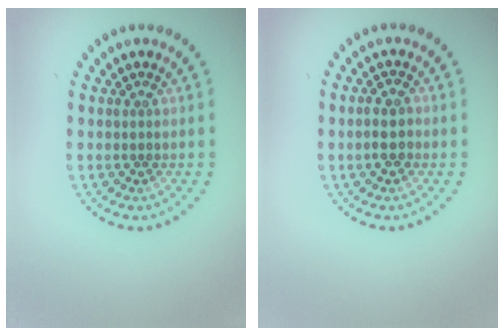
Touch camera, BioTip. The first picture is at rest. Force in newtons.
{"total": 2.2, "press": 2.2, "slide": 0.4}